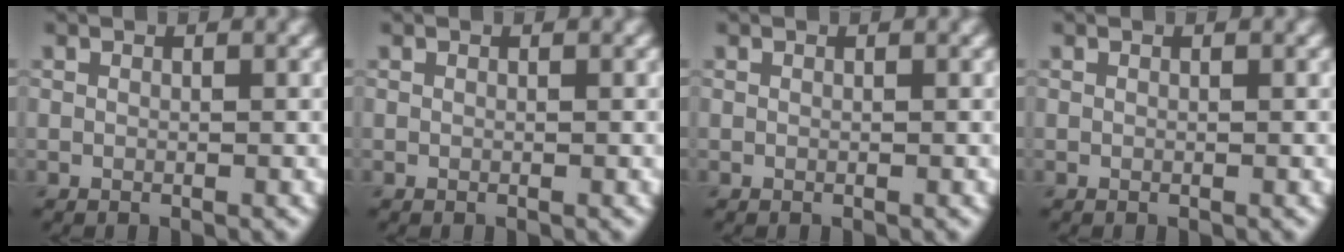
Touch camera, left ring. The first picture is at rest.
{"total": 0.0}
{"total": 0.0}
{"total": 0.0}